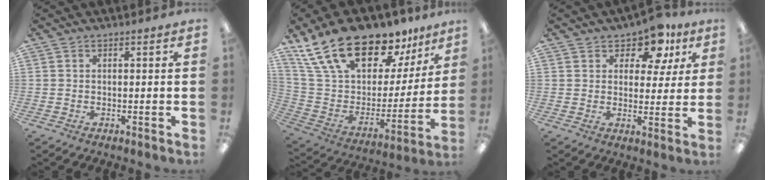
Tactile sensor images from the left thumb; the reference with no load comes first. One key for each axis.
{"total": 23.9, "fx": 18.2, "fy": 10.8, "fz": 11.0, "tx": -0.208, "ty": -0.117, "tz": 0.331}
{"total": 8.5, "fx": 5.7, "fy": 5.0, "fz": 4.0, "tx": -0.057, "ty": -0.030, "tz": 0.099}